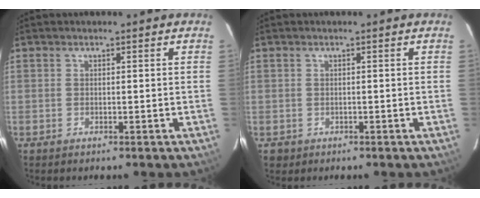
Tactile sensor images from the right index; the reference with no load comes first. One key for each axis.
{"total": 1.5, "fx": -0.6, "fy": 1.4, "fz": -0.1, "tx": -0.008, "ty": 0.005, "tz": -0.008}